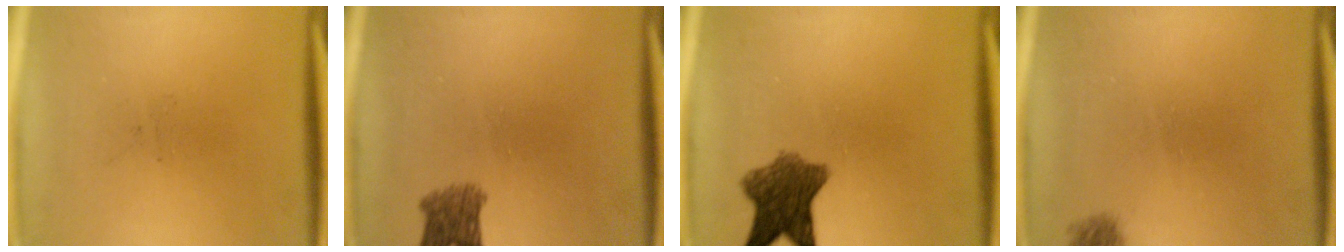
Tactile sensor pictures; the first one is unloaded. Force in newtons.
{"total": 3.6}
{"total": 7.9}
{"total": 1.0}